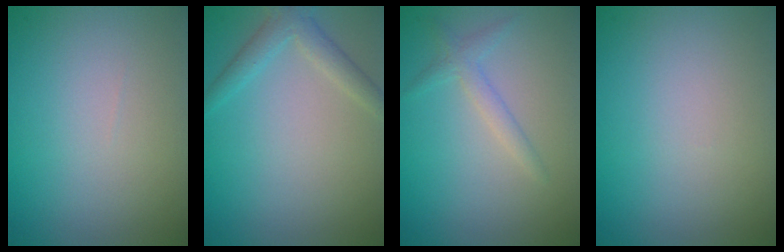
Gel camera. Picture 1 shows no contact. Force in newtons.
{"total": 2.3, "press": 2.3, "slide": 0.2}
{"total": 1.6, "press": 1.6, "slide": 0.0}
{"total": 0.0}